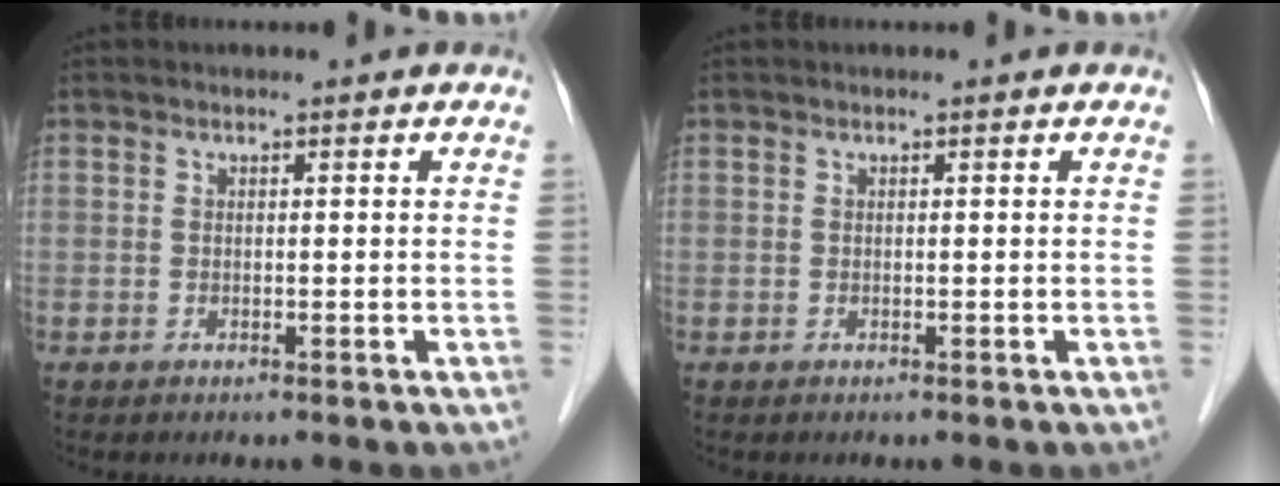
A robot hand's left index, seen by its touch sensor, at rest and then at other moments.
{"total": 0.0}